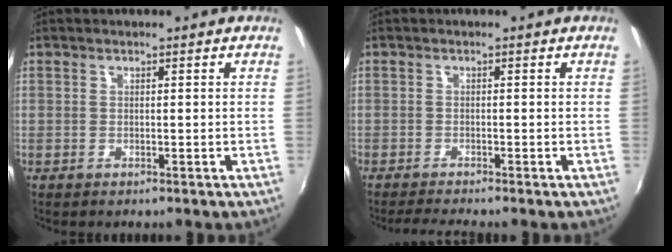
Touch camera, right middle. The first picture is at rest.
{"total": 3.4, "force": [-3.1, -0.6, 1.3], "torque": [-0.037, -0.011, -0.056]}